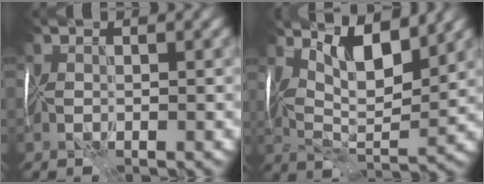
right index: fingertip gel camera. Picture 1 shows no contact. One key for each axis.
{"total": 7.3, "fx": 3.6, "fy": 2.7, "fz": 5.7, "tx": -0.105, "ty": -0.004, "tz": 0.064}